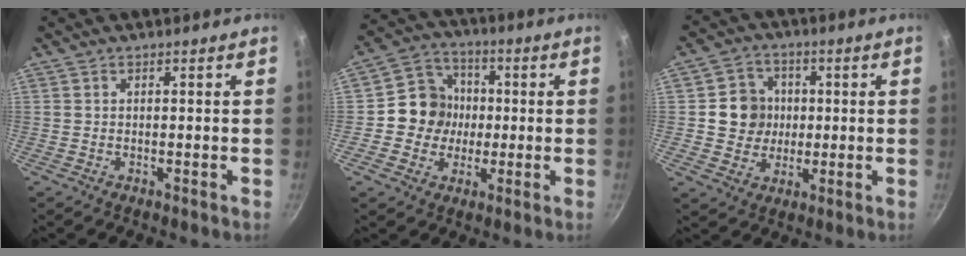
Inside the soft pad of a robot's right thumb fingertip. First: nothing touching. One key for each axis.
{"total": 10.2, "fx": -0.3, "fy": 9.5, "fz": 3.6, "tx": -0.018, "ty": 0.022, "tz": -0.025}
{"total": 8.4, "fx": 0.7, "fy": 7.8, "fz": 2.9, "tx": -0.011, "ty": 0.006, "tz": 0.008}